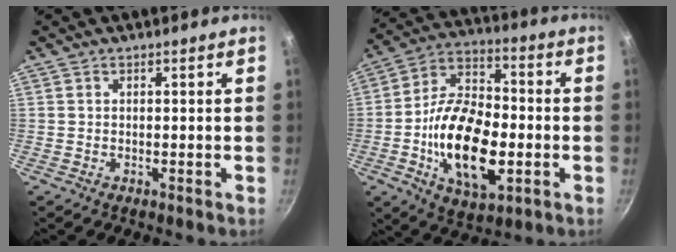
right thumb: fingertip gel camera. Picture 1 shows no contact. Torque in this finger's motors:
{"motor_torque": [-0.35, 1.14, 0.14, -0.08, 0.21]}